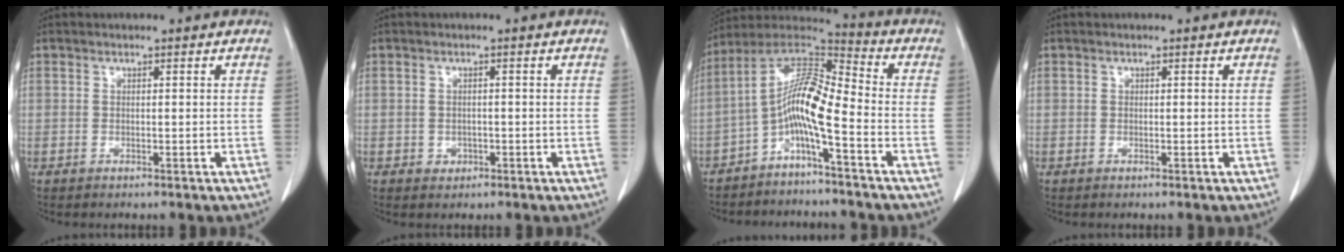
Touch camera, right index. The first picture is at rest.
{"total": 2.5, "force": [-0.8, 2.2, 1.0], "torque": [-0.017, 0.005, -0.002]}
{"total": 10.7, "force": [-4.2, 1.5, 9.7], "torque": [-0.191, 0.028, -0.082]}
{"total": 0.0}